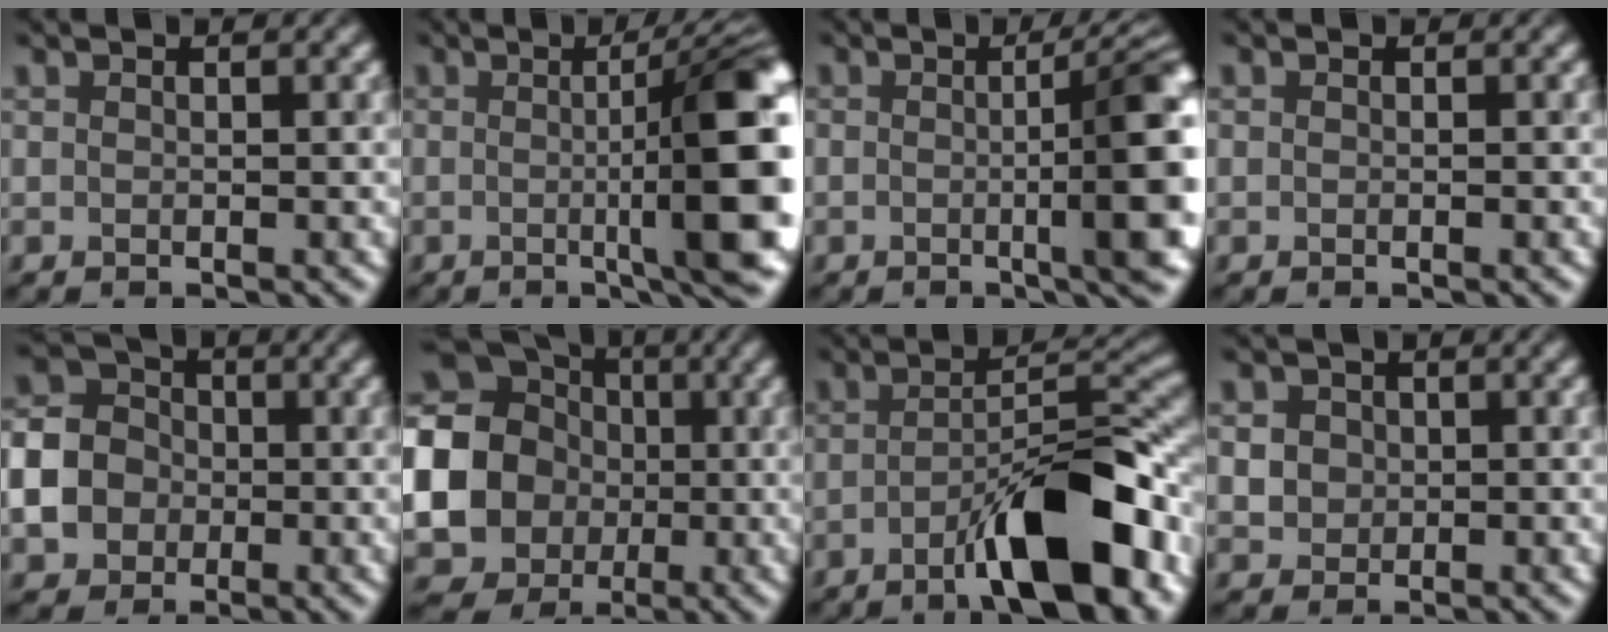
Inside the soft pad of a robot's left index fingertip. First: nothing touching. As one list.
[{"total": 12.4, "force": [-0.6, 2.9, 12.0], "torque": [-0.121, 0.003, -0.006]}, {"total": 9.0, "force": [-1.0, 2.2, 8.6], "torque": [-0.090, 0.003, -0.013]}, {"total": 0.0}, {"total": 6.8, "force": [-1.7, 6.0, 2.7], "torque": [-0.060, -0.009, -0.049]}, {"total": 19.9, "force": [-0.8, 18.8, 6.5], "torque": [-0.193, 0.000, -0.061]}, {"total": 10.2, "force": [-5.1, 2.6, 8.4], "torque": [-0.115, 0.015, -0.085]}, {"total": 2.5, "force": [0.3, 2.3, 0.9], "torque": [-0.009, 0.008, 0.000]}]